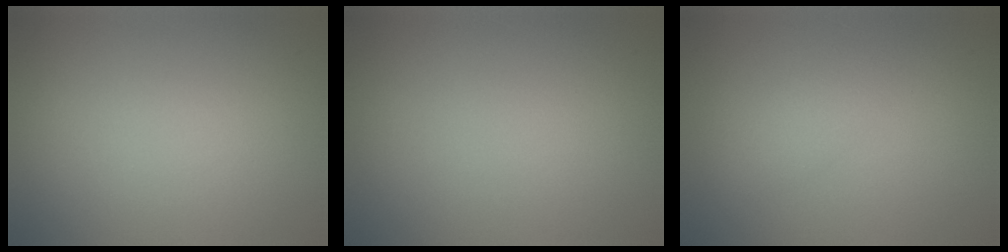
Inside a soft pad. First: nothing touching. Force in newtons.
{"total": 0.0}
{"total": 1.6, "press": 1.6, "slide": 0.0}